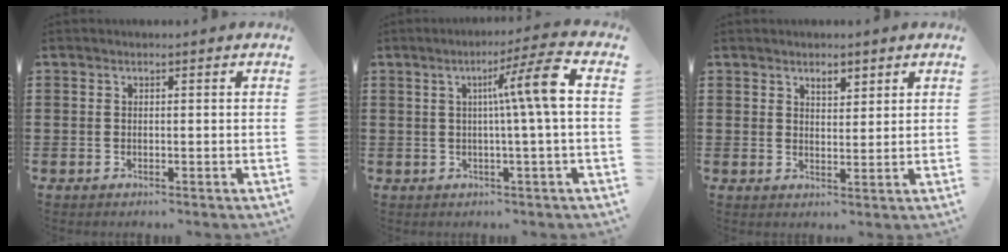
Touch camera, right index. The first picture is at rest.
{"total": 8.0, "force": [1.0, -0.9, 7.8], "torque": [-0.132, -0.008, 0.002]}
{"total": 2.2, "force": [1.7, 0.9, 1.0], "torque": [-0.015, -0.001, 0.030]}